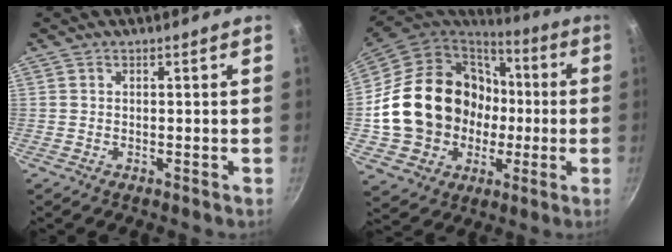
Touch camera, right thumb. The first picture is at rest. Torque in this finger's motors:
{"motor_torque": [0.47, 2.80, 1.66, -1.10, 0.55]}